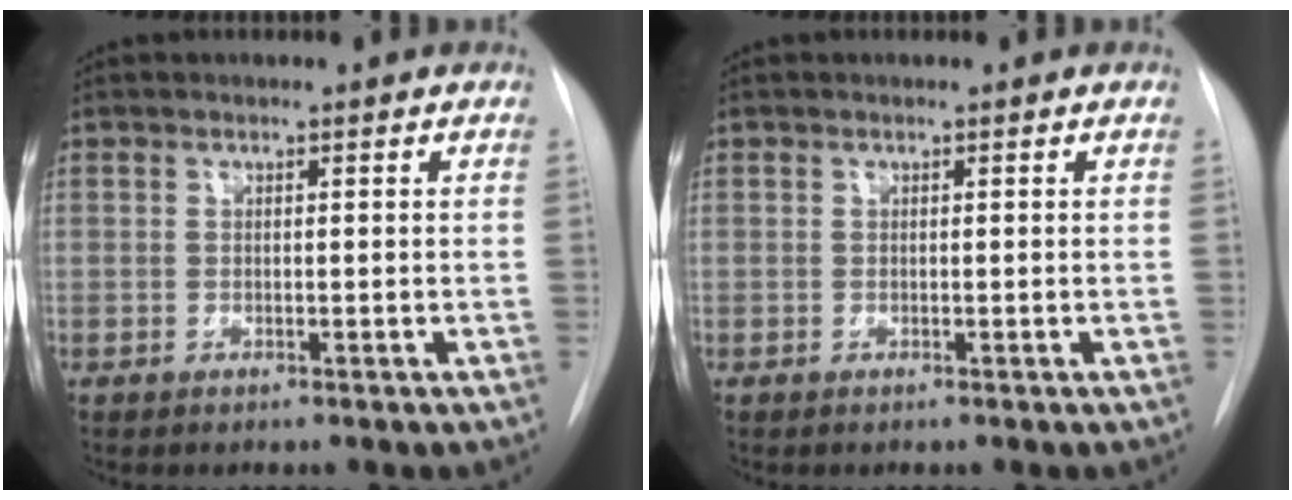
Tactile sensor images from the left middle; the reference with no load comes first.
{"total": 0.0}